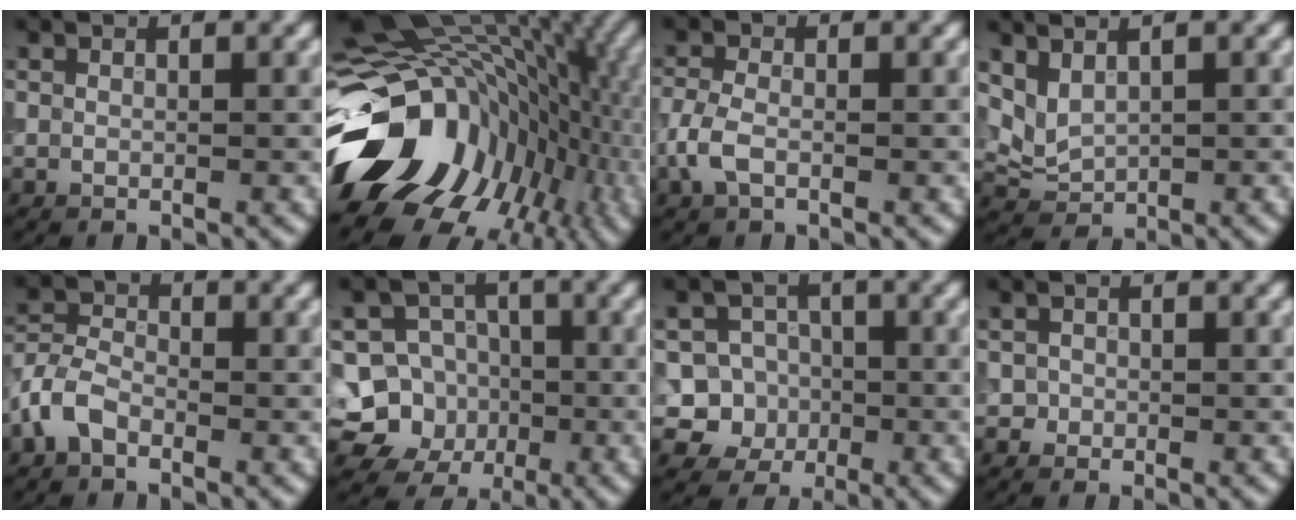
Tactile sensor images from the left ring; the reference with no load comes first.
{"total": 18.3, "force": [-4.7, 13.4, 11.5], "torque": [-0.206, -0.015, -0.080]}
{"total": 2.5, "force": [-0.9, 1.4, 1.8], "torque": [-0.044, 0.001, -0.026]}
{"total": 2.2, "force": [1.2, 1.3, 1.3], "torque": [-0.031, -0.003, 0.034]}
{"total": 3.3, "force": [-1.8, 2.0, 1.9], "torque": [-0.041, 0.008, -0.049]}
{"total": 8.4, "force": [-2.6, 7.9, 1.5], "torque": [-0.018, 0.011, -0.062]}
{"total": 6.7, "force": [-1.7, 6.3, 1.6], "torque": [-0.010, 0.013, -0.053]}
{"total": 0.8, "force": [-0.1, 0.8, 0.0], "torque": [0.011, -0.002, -0.004]}